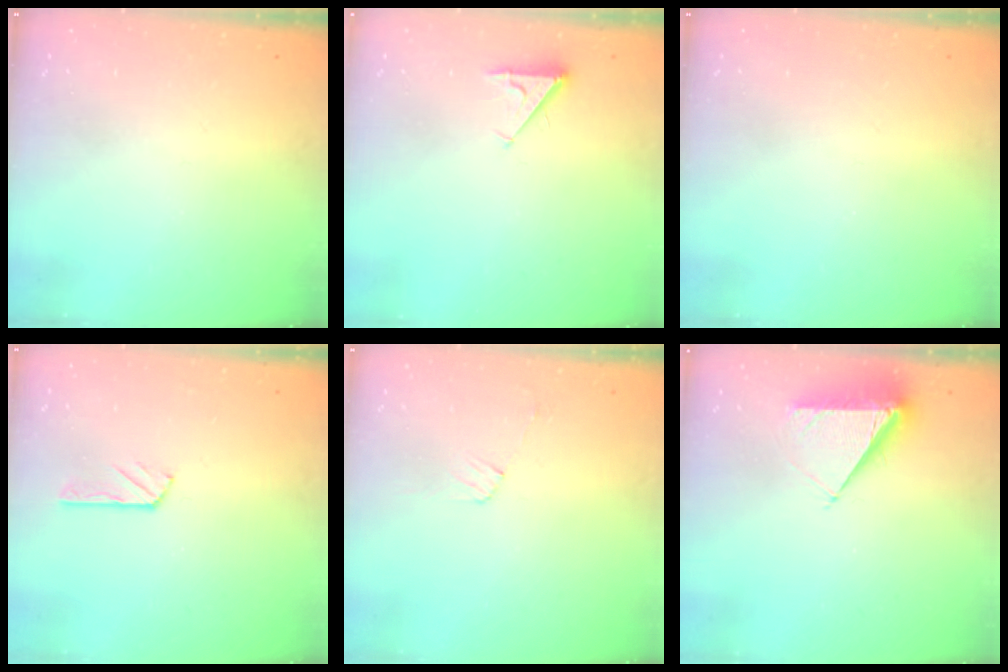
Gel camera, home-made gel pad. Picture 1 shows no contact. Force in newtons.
{"total": 3.0, "press": 3.0, "slide": 0.6}
{"total": 0.0}
{"total": 2.8, "press": 2.8, "slide": 0.3}
{"total": 4.4, "press": 4.4, "slide": 0.4}
{"total": 7.4, "press": 7.3, "slide": 1.0}